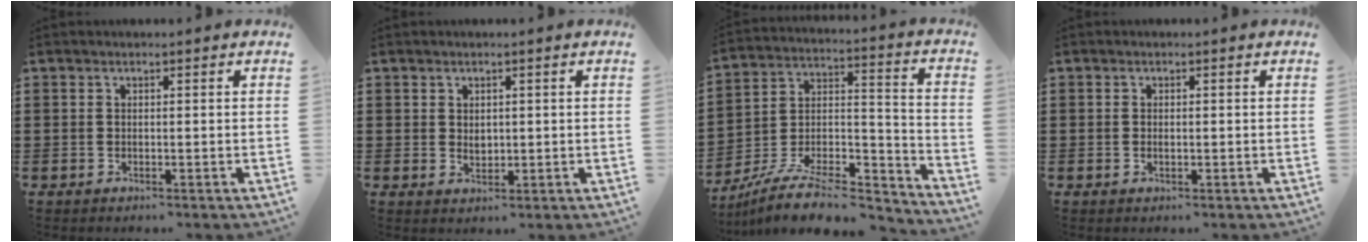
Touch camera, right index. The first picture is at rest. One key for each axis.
{"total": 1.5, "fx": 0.4, "fy": 1.2, "fz": 0.9, "tx": -0.010, "ty": 0.005, "tz": 0.004}
{"total": 9.9, "fx": -8.3, "fy": 2.8, "fz": 4.5, "tx": -0.079, "ty": 0.020, "tz": -0.162}
{"total": 0.7, "fx": -0.1, "fy": 0.3, "fz": 0.6, "tx": -0.012, "ty": 0.001, "tz": -0.003}